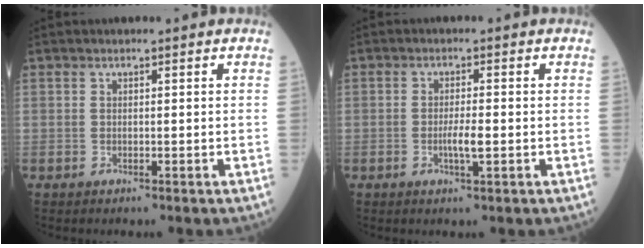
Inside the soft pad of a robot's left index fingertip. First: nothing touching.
{"total": 2.7, "force": [-0.6, 0.2, 2.6], "torque": [-0.052, -0.003, -0.011]}